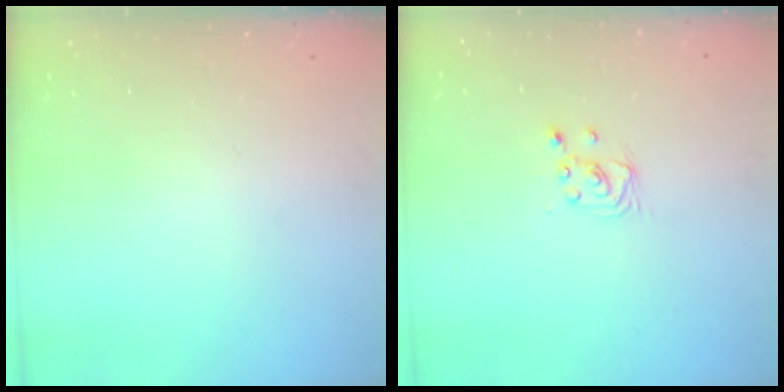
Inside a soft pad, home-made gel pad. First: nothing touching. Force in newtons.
{"total": 2.5, "press": 2.5, "slide": 0.2}